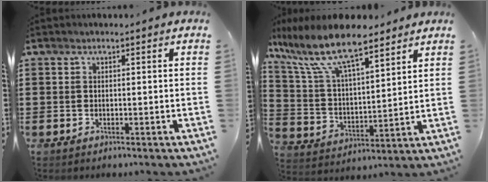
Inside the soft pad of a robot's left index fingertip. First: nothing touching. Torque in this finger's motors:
{"motor_torque": [2.14, 0.00, 0.44, 0.21]}